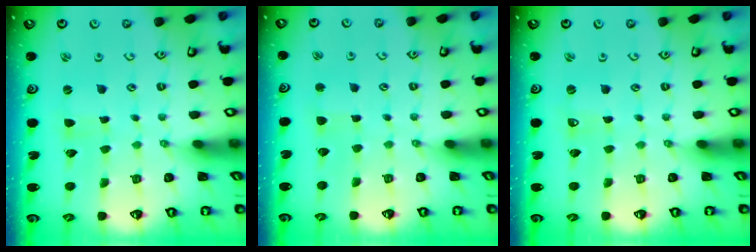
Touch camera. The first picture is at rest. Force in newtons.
{"total": 2.9, "press": 2.9, "slide": 0.3}
{"total": 0.6, "press": 0.6, "slide": 0.1}